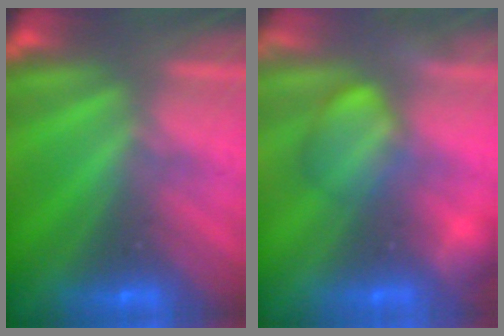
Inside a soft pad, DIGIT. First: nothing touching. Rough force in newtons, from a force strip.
{"total": 2.4}